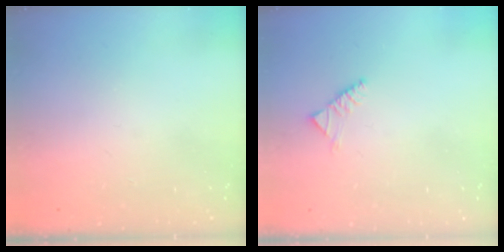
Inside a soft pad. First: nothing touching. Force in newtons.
{"total": 2.6, "press": 2.5, "slide": 0.8}